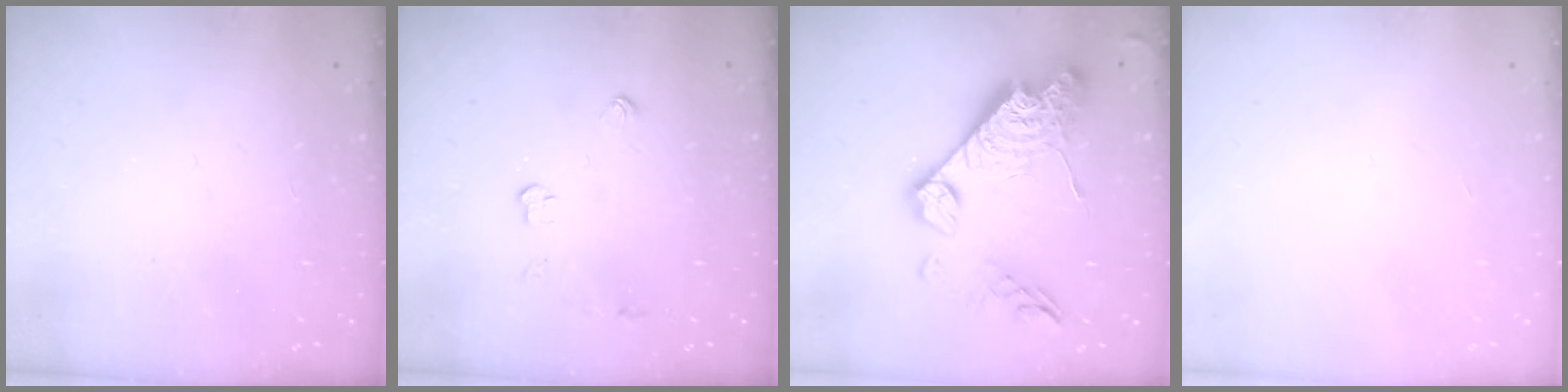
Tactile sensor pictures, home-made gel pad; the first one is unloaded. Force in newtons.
{"total": 3.9, "press": 3.9, "slide": 0.4}
{"total": 22.6, "press": 22.5, "slide": 2.0}
{"total": 0.0}